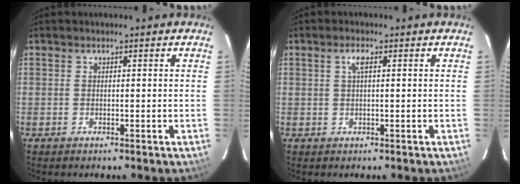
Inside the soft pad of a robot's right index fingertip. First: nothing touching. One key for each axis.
{"total": 1.8, "fx": 0.6, "fy": 0.4, "fz": 1.7, "tx": -0.034, "ty": 0.005, "tz": 0.009}